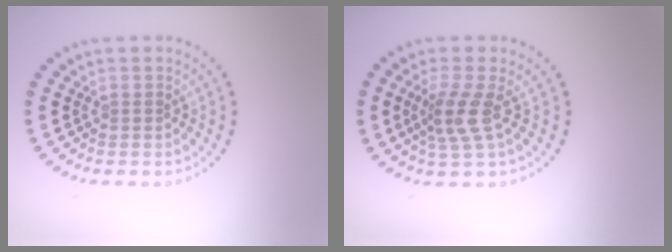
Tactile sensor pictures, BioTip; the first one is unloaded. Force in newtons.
{"total": 2.9, "press": 2.2, "slide": 1.8}